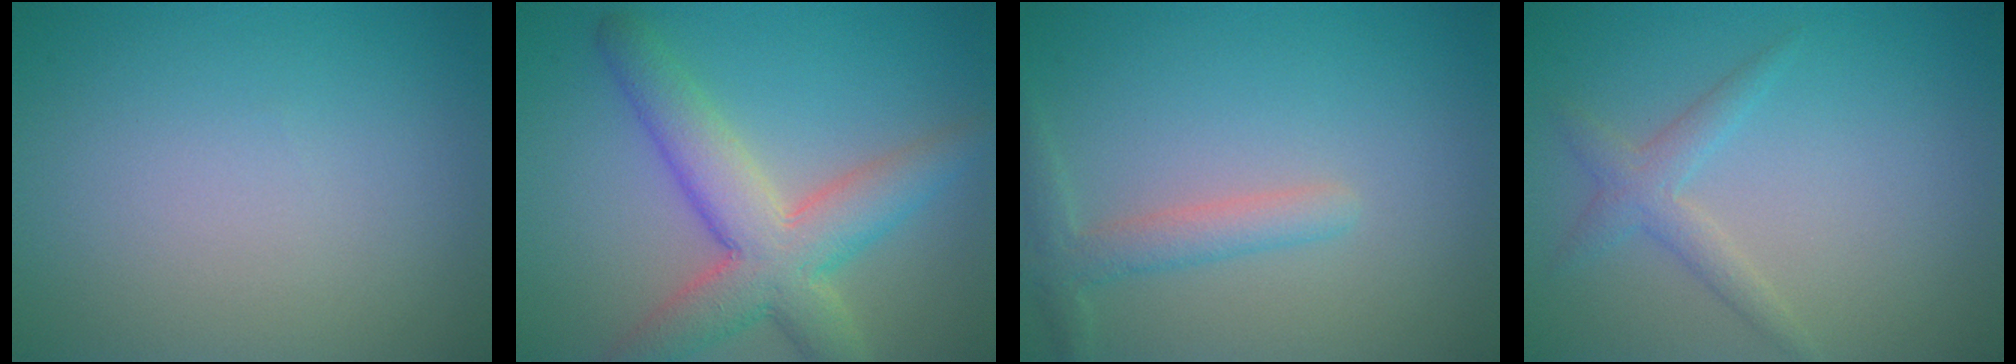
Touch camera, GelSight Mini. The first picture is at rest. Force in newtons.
{"total": 7.0, "press": 7.0, "slide": 0.6}
{"total": 2.4, "press": 2.4, "slide": 0.1}
{"total": 2.0, "press": 2.0, "slide": 0.1}